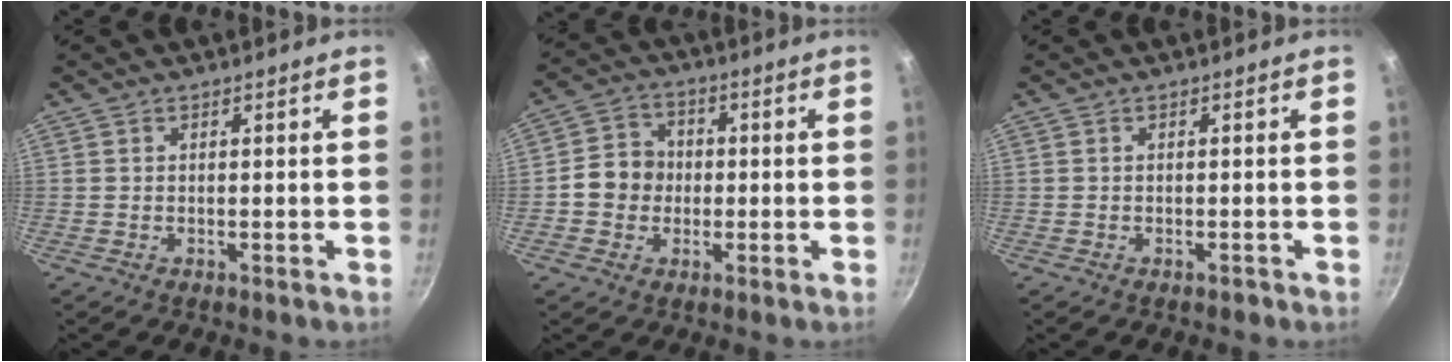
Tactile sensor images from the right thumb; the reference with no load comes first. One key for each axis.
{"total": 7.3, "fx": -0.6, "fy": 6.6, "fz": 3.2, "tx": -0.024, "ty": 0.017, "tz": -0.026}
{"total": 0.5, "fx": -0.4, "fy": 0.3, "fz": 0.2, "tx": -0.004, "ty": 0.006, "tz": -0.001}